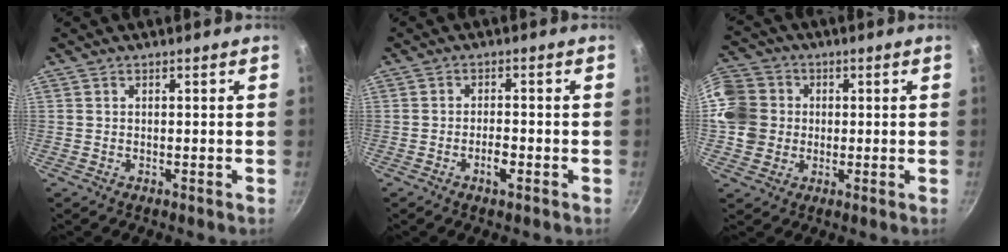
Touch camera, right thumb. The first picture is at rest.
{"total": 2.9, "force": [-1.4, 1.0, 2.3], "torque": [-0.037, 0.012, -0.025]}
{"total": 12.1, "force": [0.7, 11.0, 4.9], "torque": [-0.082, 0.018, 0.001]}